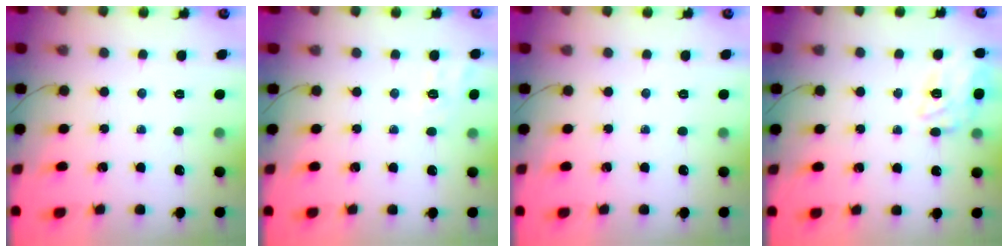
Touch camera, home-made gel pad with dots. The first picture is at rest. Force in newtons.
{"total": 7.4, "press": 7.1, "slide": 2.2}
{"total": 0.0}
{"total": 9.5, "press": 9.2, "slide": 2.3}